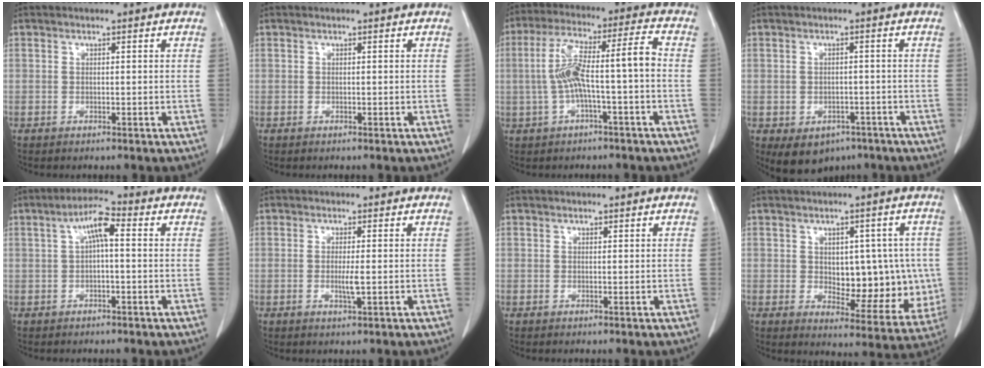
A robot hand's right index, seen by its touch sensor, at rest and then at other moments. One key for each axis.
{"total": 0.0}
{"total": 9.9, "fx": -1.1, "fy": 1.2, "fz": 9.8, "tx": -0.193, "ty": 0.043, "tz": -0.019}
{"total": 6.8, "fx": -3.8, "fy": 5.0, "fz": 2.5, "tx": -0.032, "ty": 0.007, "tz": -0.042}
{"total": 5.0, "fx": 0.9, "fy": 1.1, "fz": 4.8, "tx": -0.089, "ty": 0.019, "tz": 0.013}
{"total": 2.2, "fx": -0.3, "fy": 0.1, "fz": 2.2, "tx": -0.047, "ty": -0.005, "tz": -0.005}
{"total": 0.0}
{"total": 11.9, "fx": 0.2, "fy": 6.4, "fz": 10.0, "tx": -0.119, "ty": 0.011, "tz": 0.025}